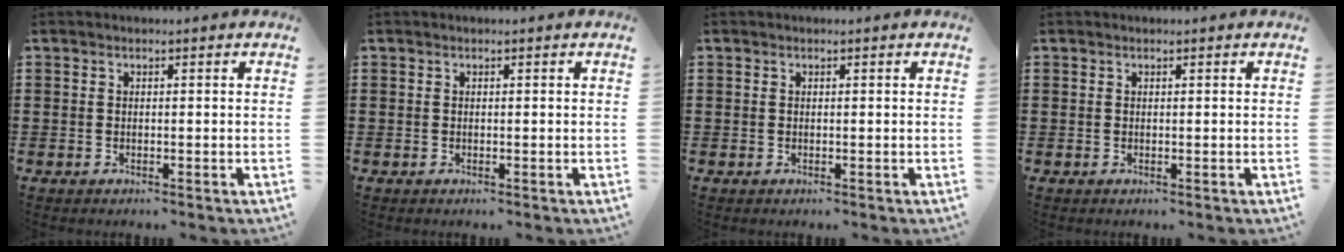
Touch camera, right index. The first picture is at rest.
{"total": 0.0}
{"total": 0.0}
{"total": 0.0}